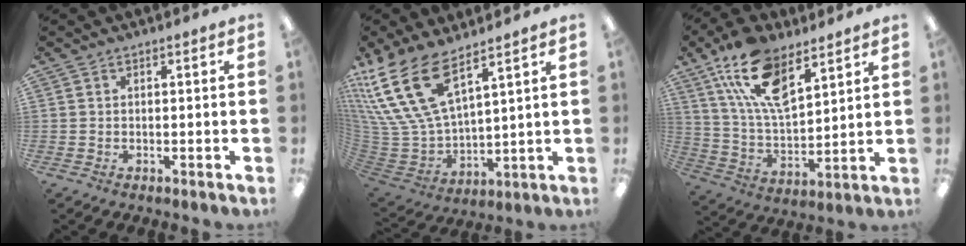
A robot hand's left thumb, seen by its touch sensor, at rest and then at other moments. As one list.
[{"total": 20.6, "force": [11.6, 9.6, 14.0], "torque": [-0.340, -0.067, 0.211]}, {"total": 17.2, "force": [10.2, 8.2, 11.2], "torque": [-0.225, -0.035, 0.182]}]